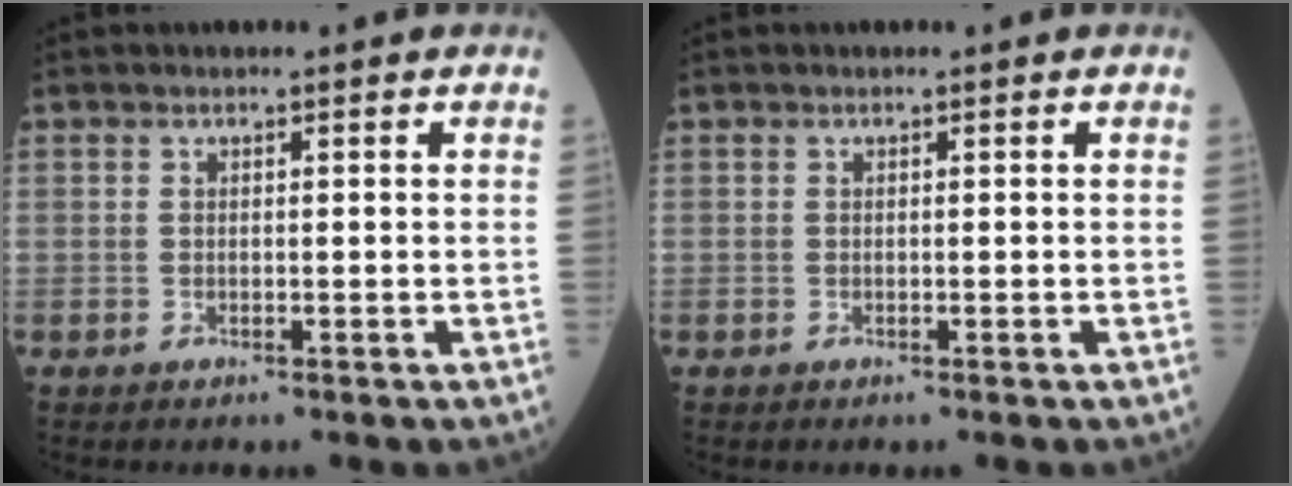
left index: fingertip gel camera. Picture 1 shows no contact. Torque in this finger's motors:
{"motor_torque": [0.00, 0.00, 0.00, 0.00]}